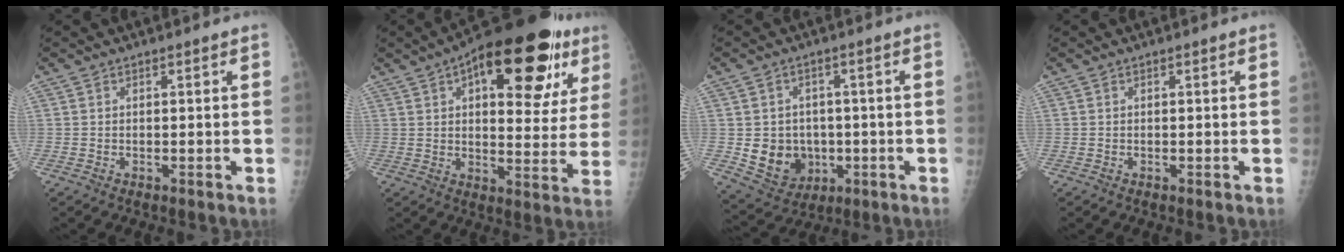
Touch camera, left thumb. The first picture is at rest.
{"total": 24.5, "force": [11.3, 10.7, 18.9], "torque": [-0.230, -0.003, 0.155]}
{"total": 9.7, "force": [-1.0, 8.6, 4.4], "torque": [-0.039, 0.000, 0.003]}
{"total": 0.0}